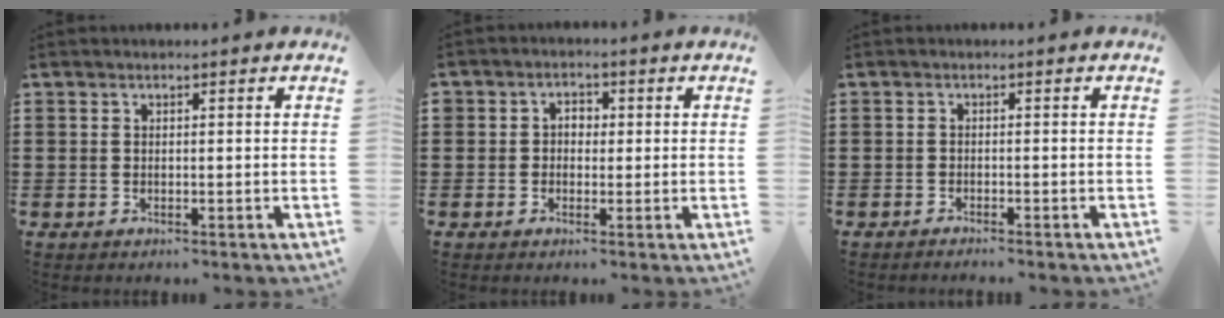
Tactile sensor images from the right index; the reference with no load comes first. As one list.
[{"total": 1.8, "force": [-0.4, 1.7, 0.4], "torque": [-0.015, 0.012, -0.012]}, {"total": 0.8, "force": [-0.8, -0.1, 0.1], "torque": [-0.003, 0.001, -0.017]}]